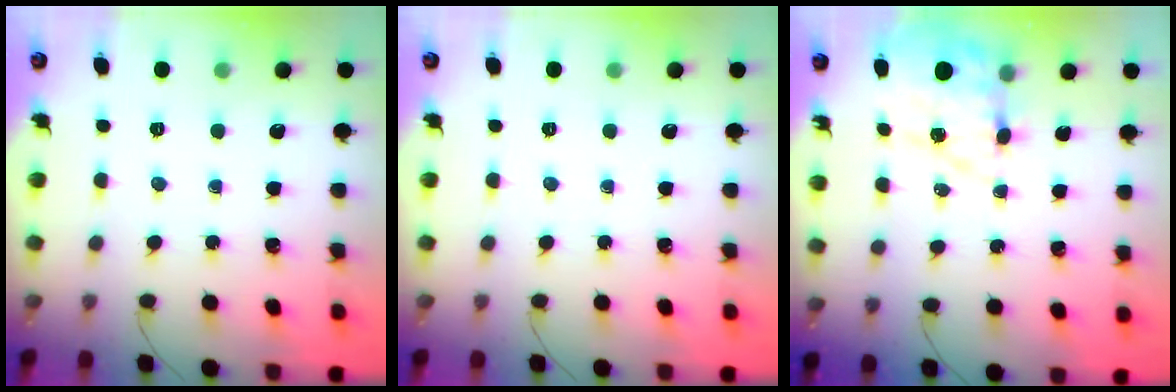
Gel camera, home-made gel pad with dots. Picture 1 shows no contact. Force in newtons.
{"total": 0.0}
{"total": 11.2, "press": 10.7, "slide": 3.3}